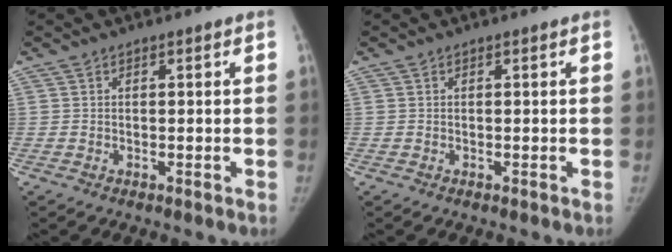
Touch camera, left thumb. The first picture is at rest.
{"total": 0.0}